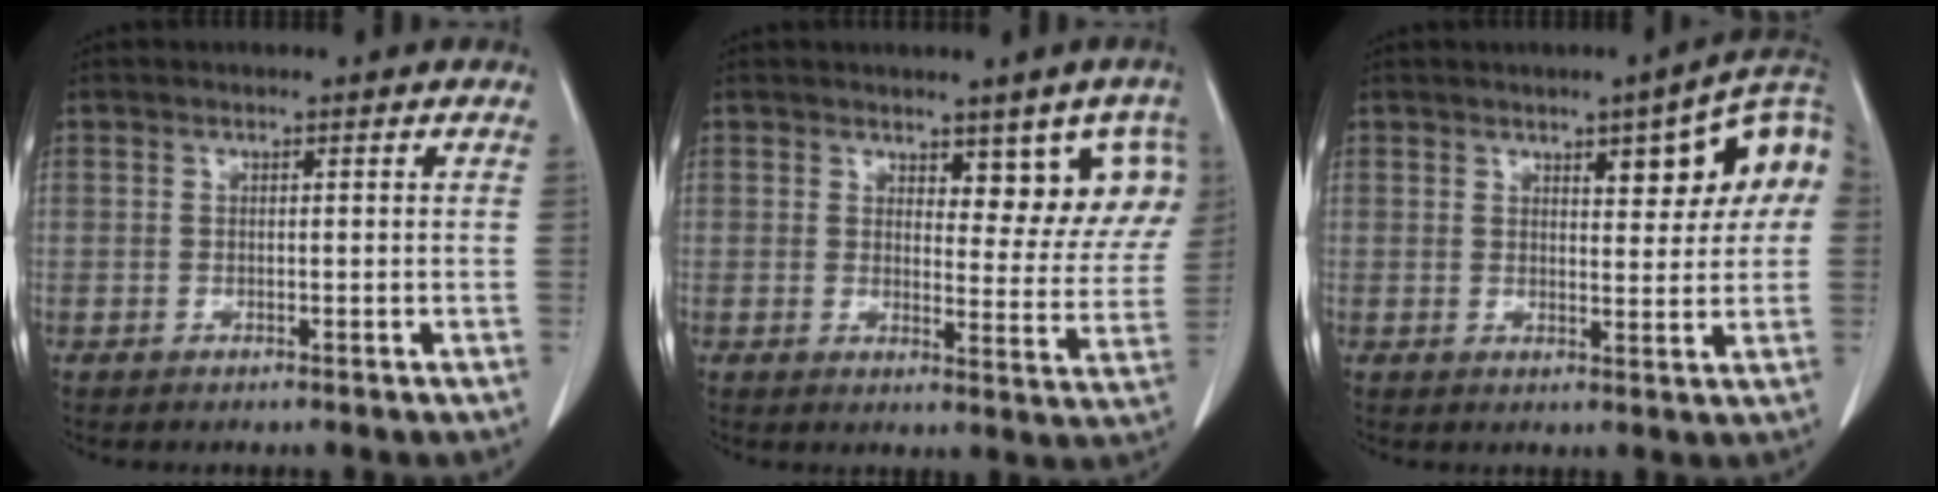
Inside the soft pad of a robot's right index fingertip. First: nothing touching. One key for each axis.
{"total": 8.5, "fx": 4.8, "fy": 3.8, "fz": 6.0, "tx": -0.044, "ty": -0.006, "tz": 0.057}
{"total": 10.4, "fx": 3.2, "fy": 2.6, "fz": 9.6, "tx": -0.122, "ty": 0.025, "tz": 0.039}